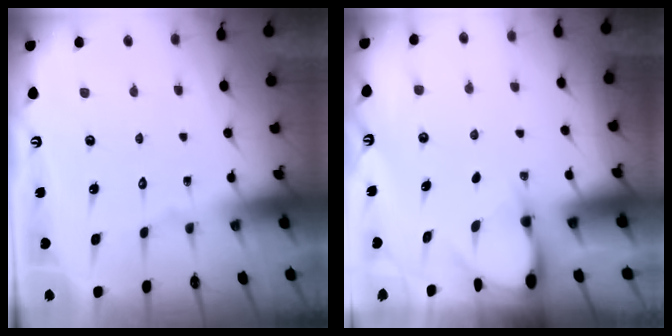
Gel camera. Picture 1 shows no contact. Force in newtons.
{"total": 3.0, "press": 3.0, "slide": 0.3}